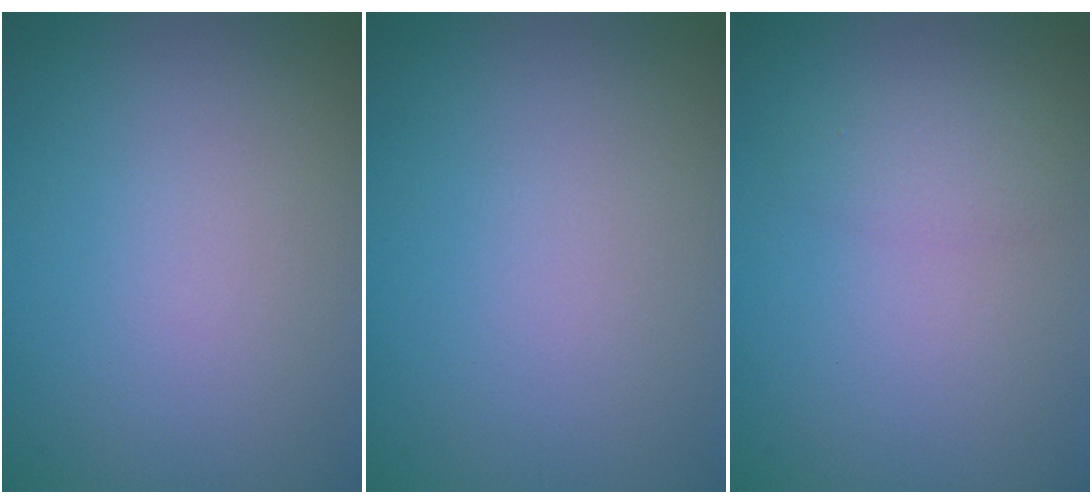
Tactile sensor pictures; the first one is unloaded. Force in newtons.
{"total": 0.0}
{"total": 1.7, "press": 1.7, "slide": 0.0}